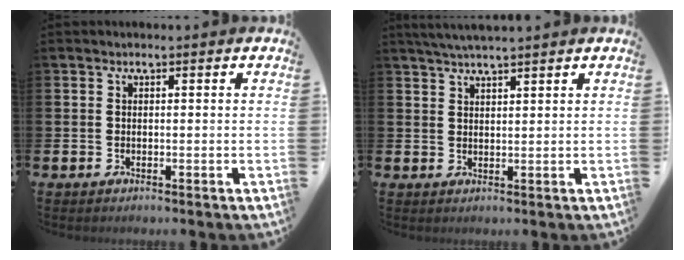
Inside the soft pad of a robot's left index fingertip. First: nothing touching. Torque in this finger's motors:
{"motor_torque": [-0.14, -0.58, 0.31, 0.13]}